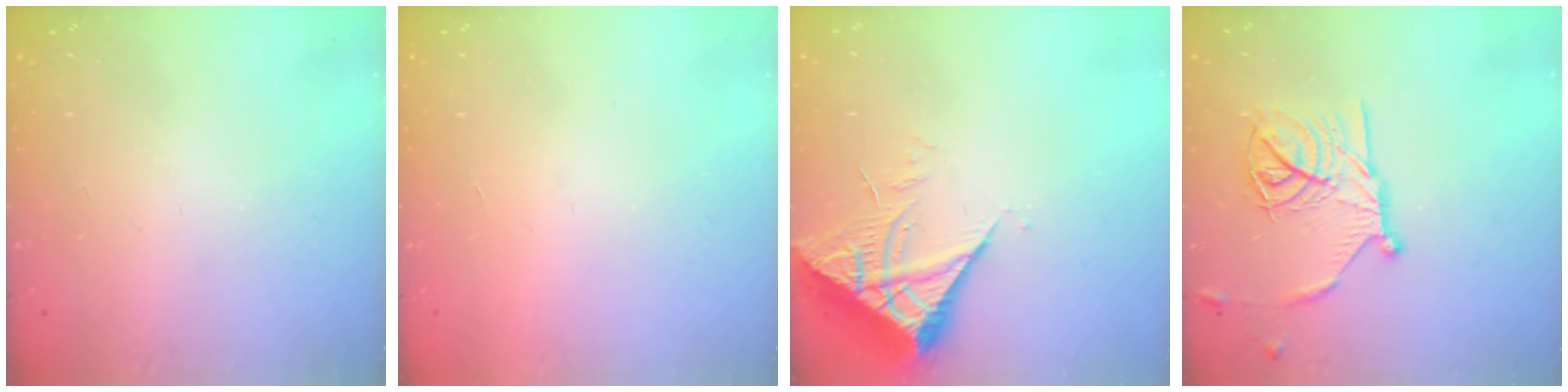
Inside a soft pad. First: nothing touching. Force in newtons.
{"total": 1.6, "press": 1.6, "slide": 0.1}
{"total": 7.2, "press": 7.2, "slide": 0.8}
{"total": 17.0, "press": 17.0, "slide": 1.0}